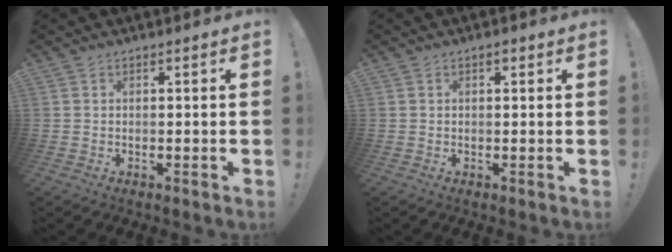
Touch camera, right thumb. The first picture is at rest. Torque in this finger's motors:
{"motor_torque": [-0.04, 0.75, 0.16, 0.26, 0.01]}